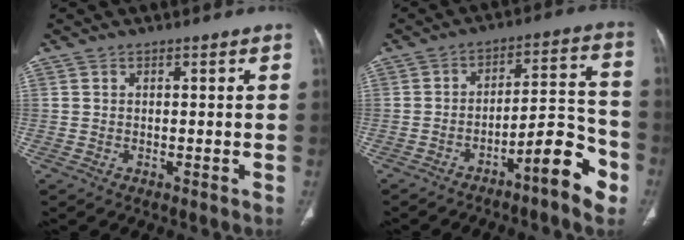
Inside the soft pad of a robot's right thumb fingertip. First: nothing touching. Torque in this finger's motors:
{"motor_torque": [0.07, 0.32, -0.07, 0.14, -0.04]}